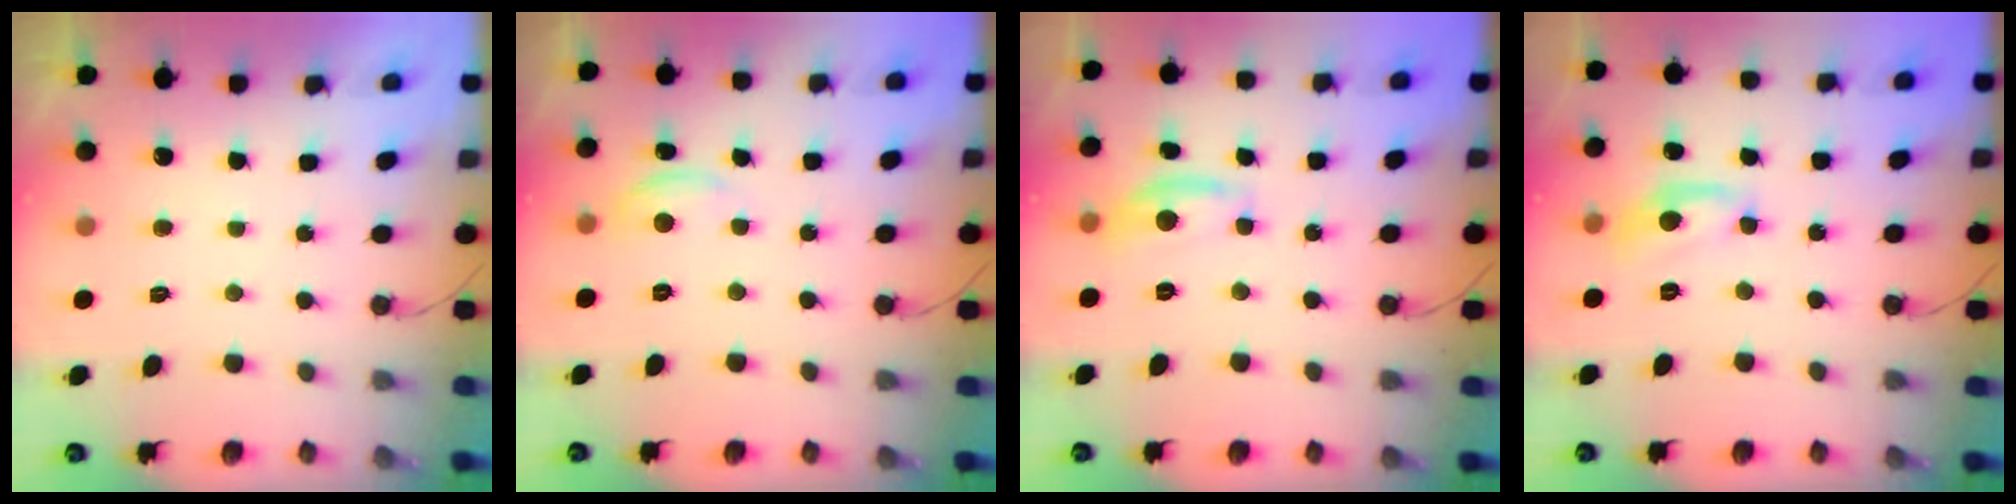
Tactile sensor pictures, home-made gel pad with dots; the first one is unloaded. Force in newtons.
{"total": 4.5, "press": 4.5, "slide": 0.3}
{"total": 8.2, "press": 8.2, "slide": 0.4}
{"total": 9.0, "press": 9.0, "slide": 0.6}